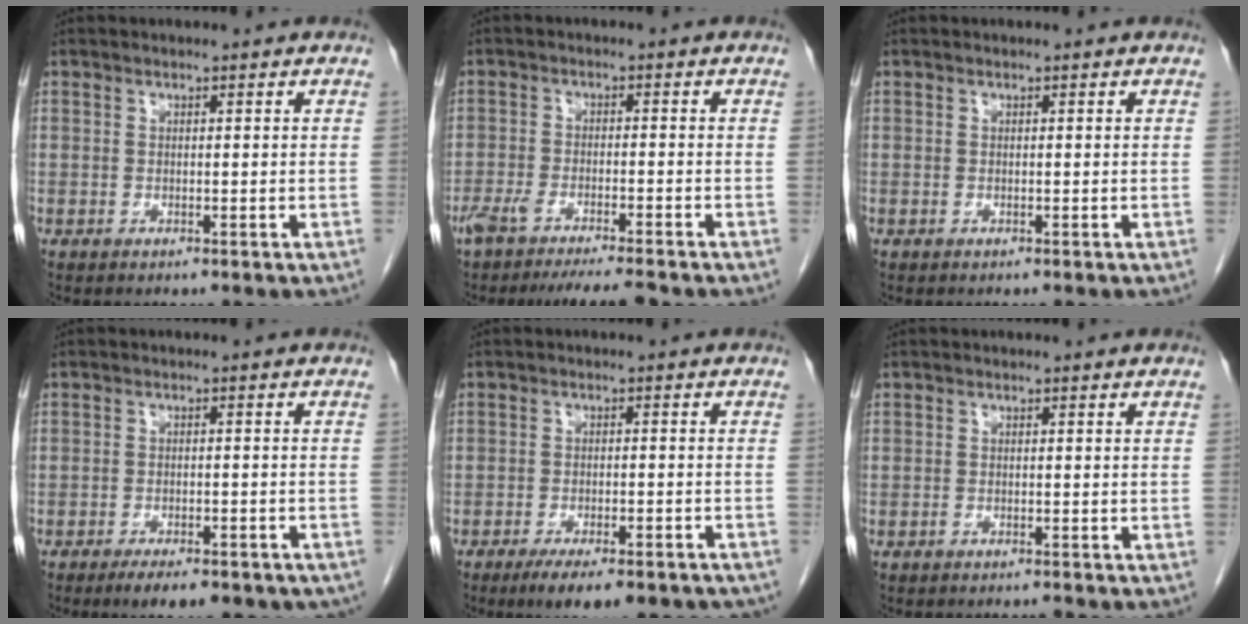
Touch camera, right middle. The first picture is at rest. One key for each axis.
{"total": 9.6, "fx": -8.4, "fy": 0.2, "fz": 4.6, "tx": -0.060, "ty": -0.012, "tz": -0.129}
{"total": 0.0}
{"total": 9.6, "fx": -7.3, "fy": 3.1, "fz": 5.4, "tx": -0.054, "ty": 0.002, "tz": -0.092}
{"total": 11.8, "fx": -9.1, "fy": 3.0, "fz": 6.8, "tx": -0.077, "ty": -0.002, "tz": -0.121}
{"total": 0.7, "fx": -0.6, "fy": 0.0, "fz": 0.2, "tx": -0.007, "ty": -0.001, "tz": -0.010}